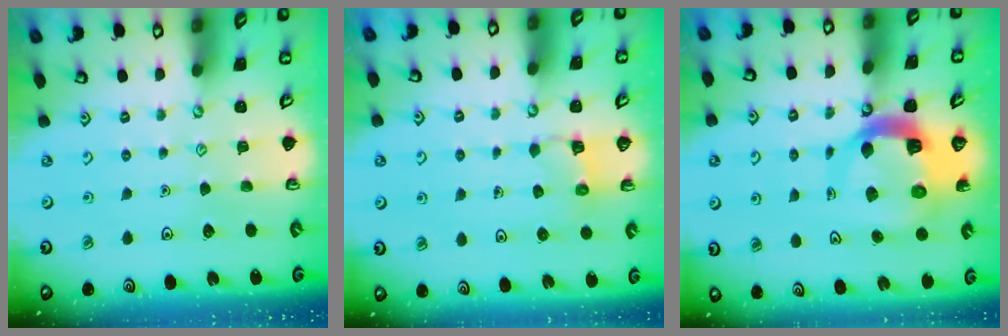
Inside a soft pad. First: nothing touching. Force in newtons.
{"total": 3.1, "press": 3.1, "slide": 0.6}
{"total": 10.2, "press": 10.1, "slide": 1.3}